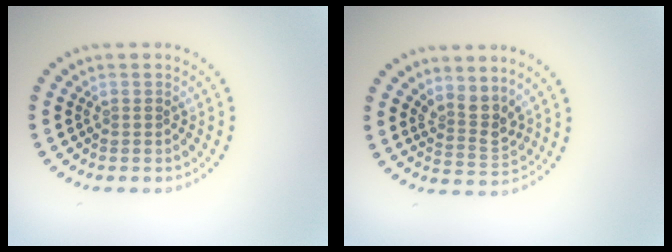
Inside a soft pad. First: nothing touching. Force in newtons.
{"total": 2.6, "press": 2.0, "slide": 1.8}